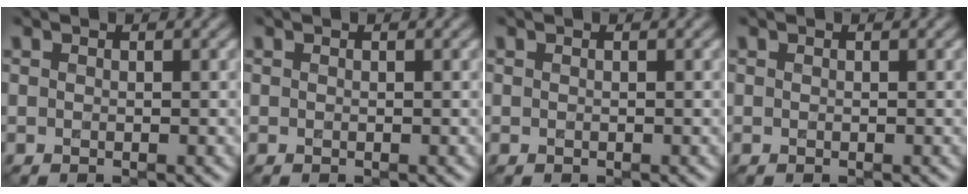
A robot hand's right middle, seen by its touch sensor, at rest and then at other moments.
{"total": 0.0}
{"total": 0.0}
{"total": 0.0}